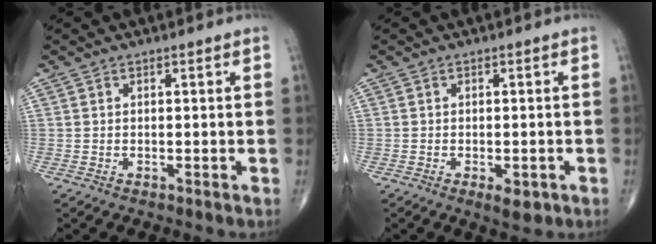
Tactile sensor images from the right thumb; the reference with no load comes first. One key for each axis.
{"total": 3.2, "fx": -1.3, "fy": 1.4, "fz": 2.5, "tx": -0.032, "ty": -0.001, "tz": -0.014}